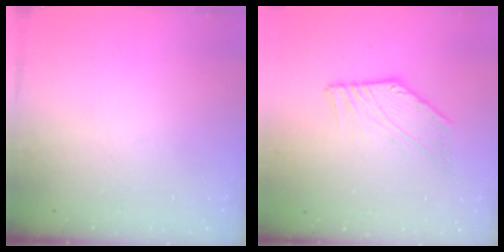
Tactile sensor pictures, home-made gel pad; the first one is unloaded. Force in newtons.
{"total": 0.6, "press": 0.1, "slide": 0.6}